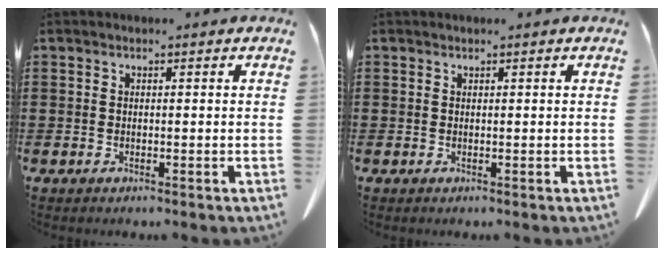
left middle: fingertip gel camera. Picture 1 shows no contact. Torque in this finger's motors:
{"motor_torque": [-1.00, 1.14, -0.42, -0.07]}